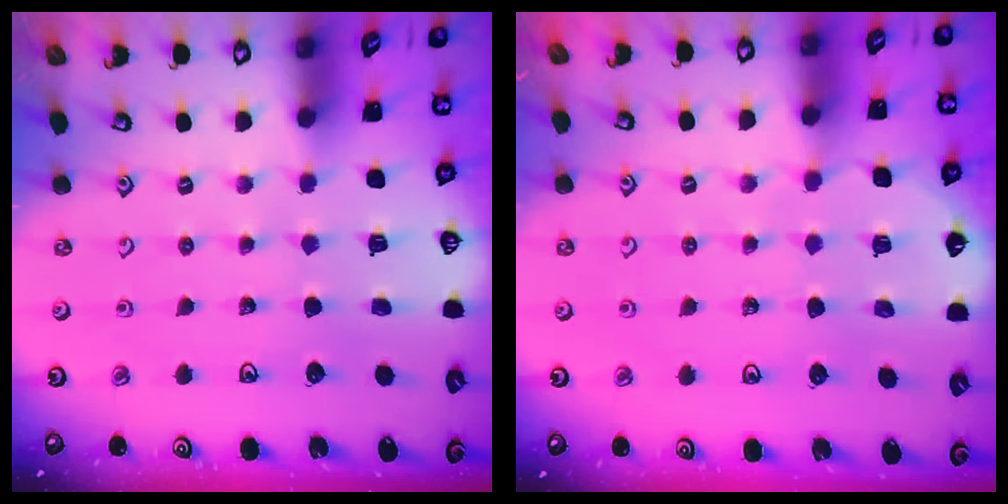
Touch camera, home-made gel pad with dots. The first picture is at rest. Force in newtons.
{"total": 5.5, "press": 5.1, "slide": 2.0}